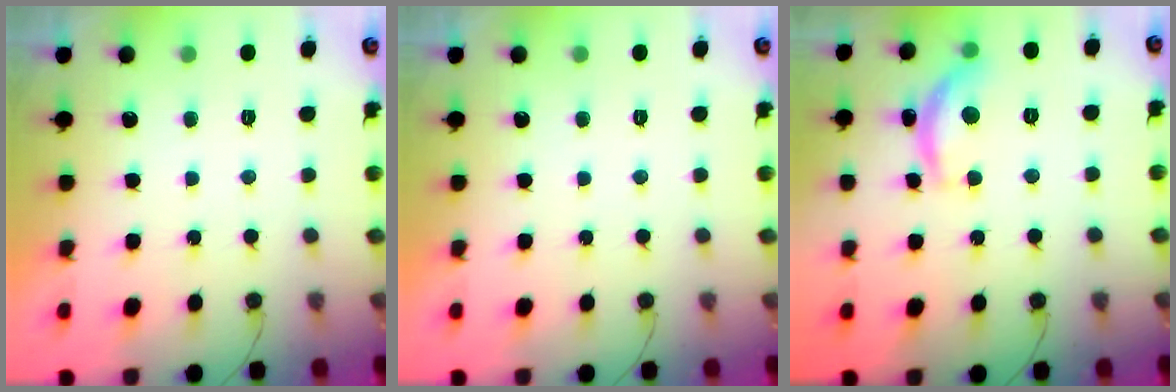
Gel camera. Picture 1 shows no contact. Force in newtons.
{"total": 0.0}
{"total": 11.4, "press": 11.4, "slide": 0.6}